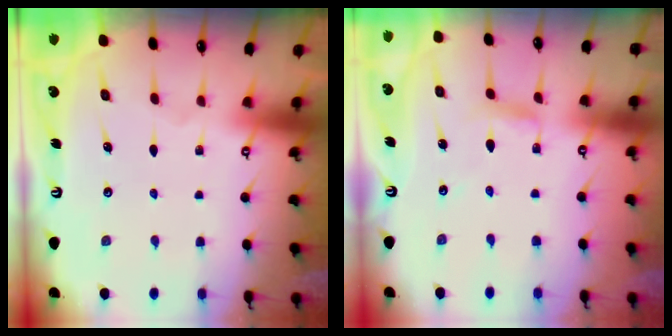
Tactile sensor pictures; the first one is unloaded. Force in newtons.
{"total": 2.9, "press": 2.9, "slide": 0.2}